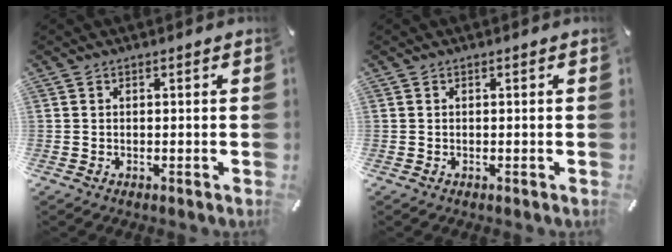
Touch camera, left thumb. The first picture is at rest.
{"total": 0.0}